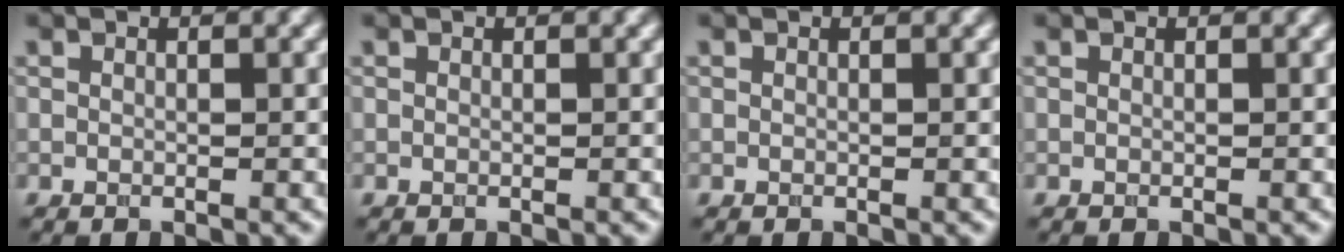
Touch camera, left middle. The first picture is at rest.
{"total": 0.0}
{"total": 0.0}
{"total": 0.0}